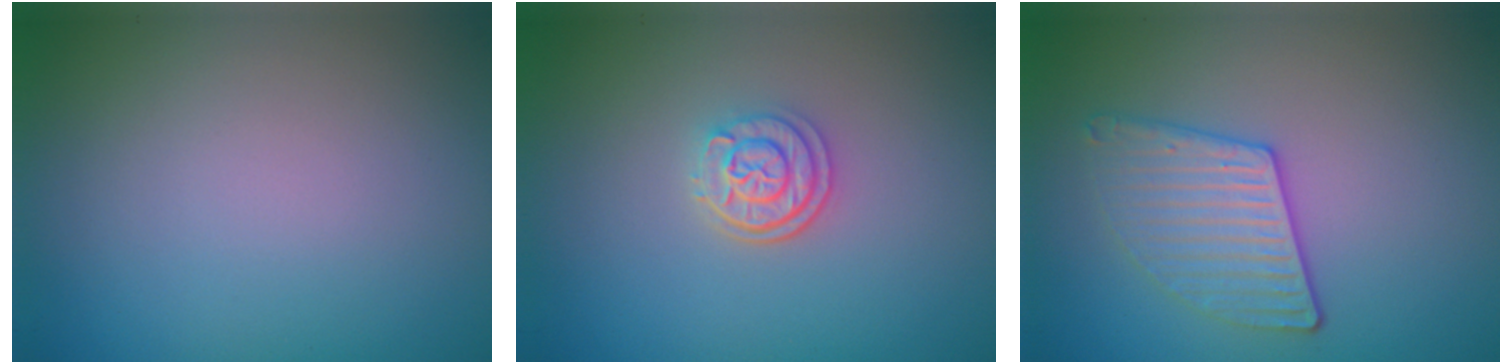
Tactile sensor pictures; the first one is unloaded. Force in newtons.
{"total": 2.6, "press": 2.2, "slide": 1.3}
{"total": 3.0, "press": 2.9, "slide": 0.7}